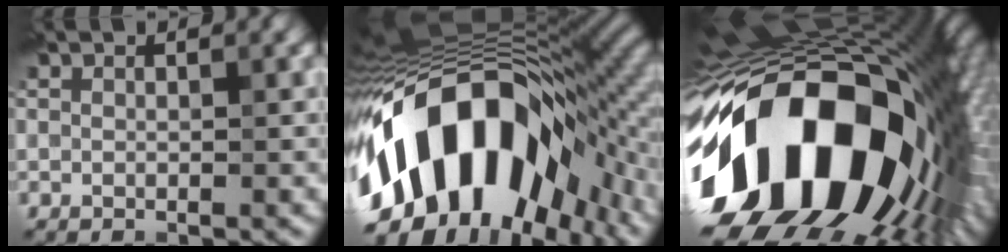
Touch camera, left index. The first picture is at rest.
{"total": 18.0, "force": [-5.5, 10.2, 13.8], "torque": [-0.232, 0.006, -0.100]}
{"total": 19.9, "force": [-4.7, 11.3, 15.6], "torque": [-0.272, -0.026, -0.089]}